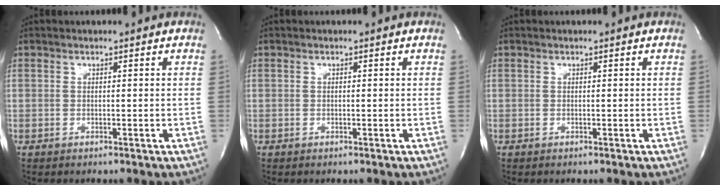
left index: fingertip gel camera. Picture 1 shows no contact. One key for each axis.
{"total": 0.0}
{"total": 0.0}